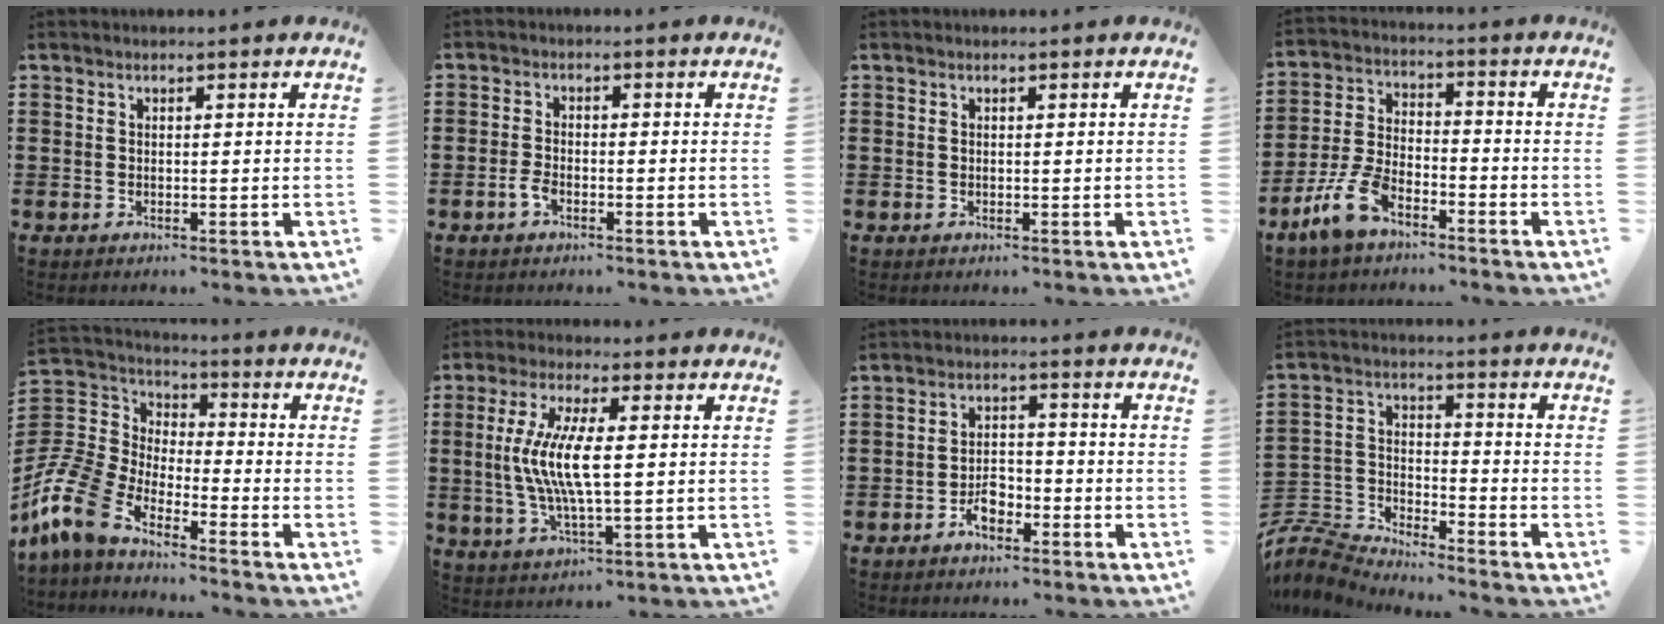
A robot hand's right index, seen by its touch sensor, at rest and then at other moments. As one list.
[{"total": 2.0, "force": [-1.2, 1.0, 1.3], "torque": [-0.033, -0.001, -0.026]}, {"total": 0.0}, {"total": 7.8, "force": [-5.1, 3.4, 4.8], "torque": [-0.127, 0.004, -0.103]}, {"total": 10.8, "force": [-8.8, 4.5, 4.2], "torque": [-0.144, 0.003, -0.189]}, {"total": 8.6, "force": [0.2, 2.1, 8.4], "torque": [-0.180, -0.009, -0.004]}, {"total": 4.0, "force": [-2.6, 2.1, 2.3], "torque": [-0.040, 0.010, -0.048]}, {"total": 5.8, "force": [-5.7, 0.9, 0.3], "torque": [-0.029, -0.004, -0.124]}]